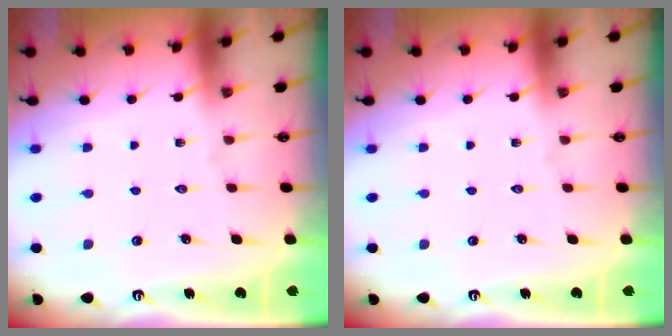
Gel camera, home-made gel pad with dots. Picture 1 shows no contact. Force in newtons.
{"total": 0.0}